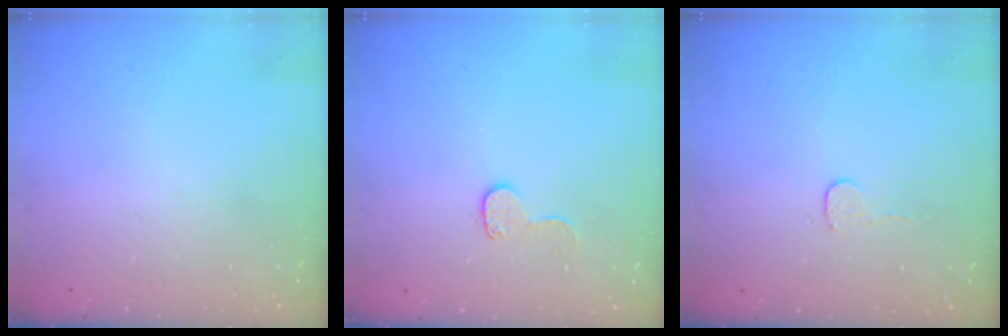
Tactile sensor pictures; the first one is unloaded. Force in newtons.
{"total": 8.4, "press": 8.4, "slide": 0.5}
{"total": 3.0, "press": 3.0, "slide": 0.3}